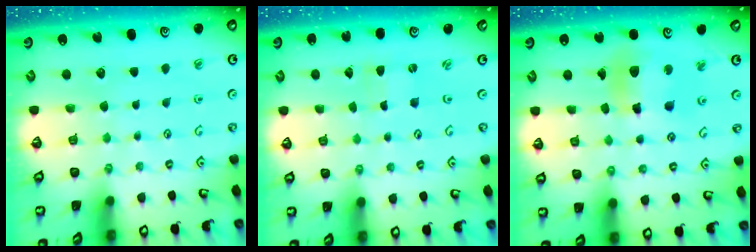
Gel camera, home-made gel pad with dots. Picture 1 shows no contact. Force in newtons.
{"total": 0.0}
{"total": 11.3, "press": 11.2, "slide": 1.4}